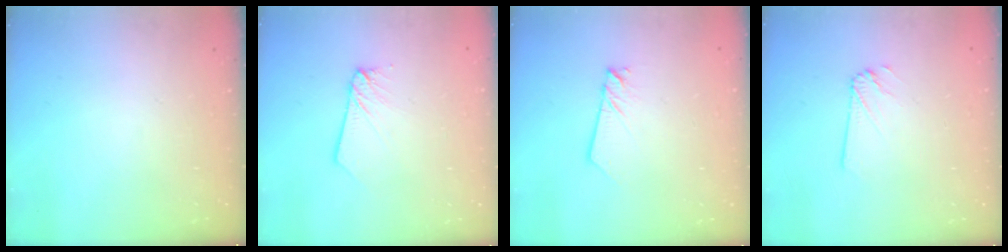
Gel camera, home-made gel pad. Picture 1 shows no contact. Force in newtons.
{"total": 2.2, "press": 2.2, "slide": 0.2}
{"total": 2.2, "press": 2.1, "slide": 0.3}
{"total": 1.8, "press": 1.8, "slide": 0.0}